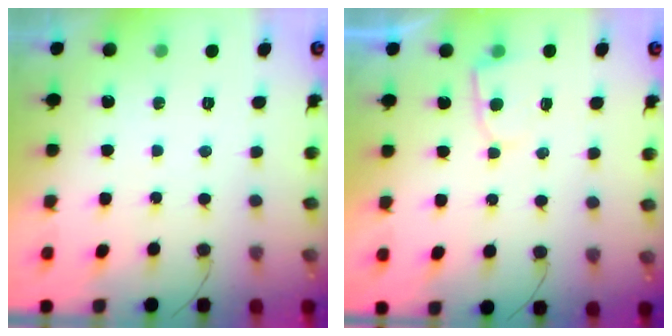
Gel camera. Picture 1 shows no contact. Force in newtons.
{"total": 3.6, "press": 3.6, "slide": 0.4}